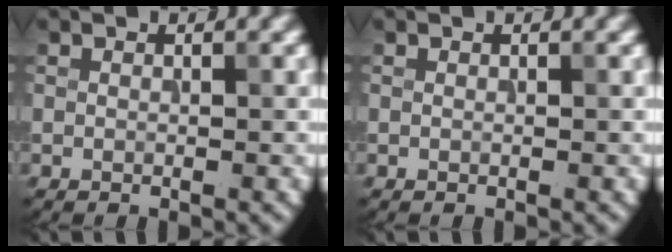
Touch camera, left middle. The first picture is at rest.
{"total": 0.0}